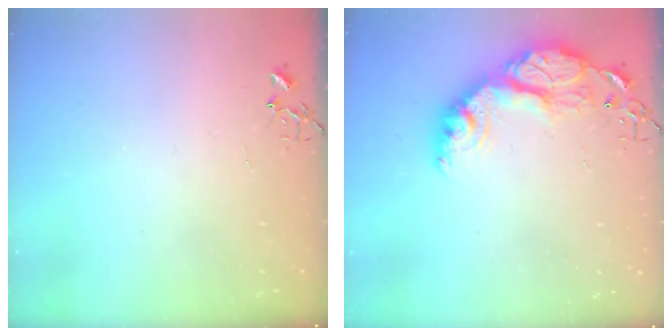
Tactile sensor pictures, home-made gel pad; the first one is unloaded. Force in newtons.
{"total": 19.9, "press": 19.8, "slide": 1.4}